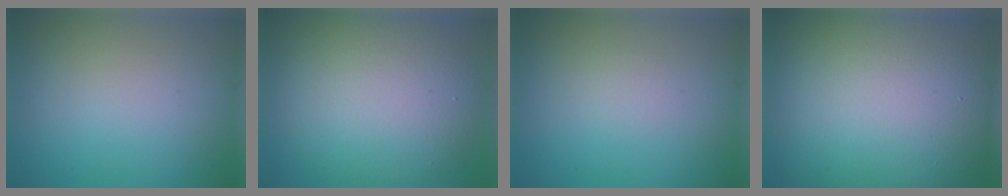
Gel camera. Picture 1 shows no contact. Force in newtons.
{"total": 9.7, "press": 9.7, "slide": 0.7}
{"total": 0.6, "press": 0.6, "slide": 0.0}
{"total": 17.8, "press": 17.8, "slide": 0.6}